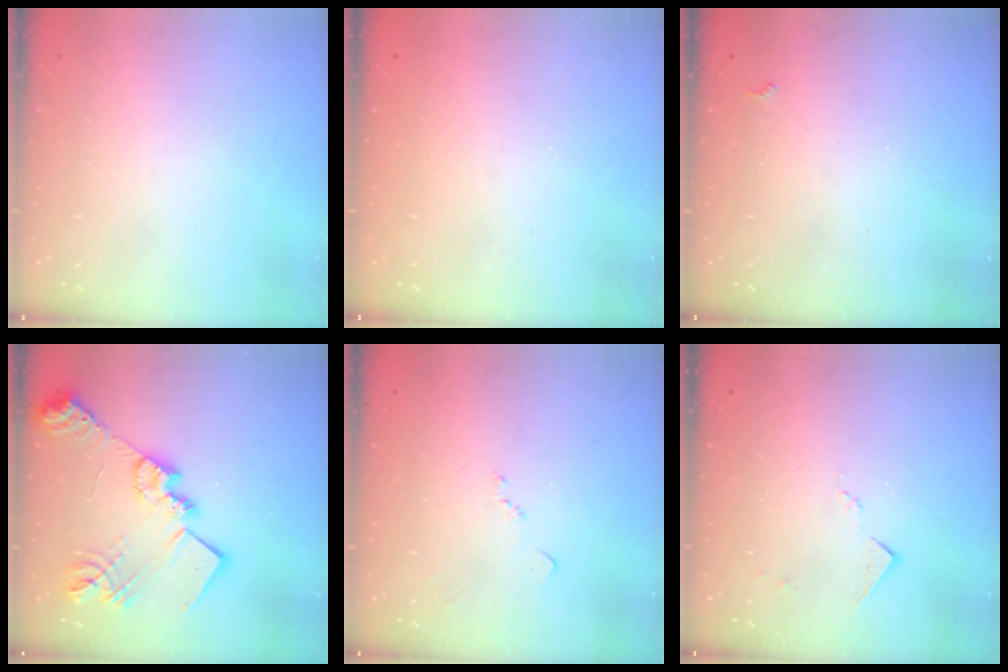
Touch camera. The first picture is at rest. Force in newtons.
{"total": 1.0, "press": 0.9, "slide": 0.1}
{"total": 2.9, "press": 2.9, "slide": 0.5}
{"total": 23.0, "press": 22.9, "slide": 2.0}
{"total": 6.6, "press": 6.5, "slide": 0.8}
{"total": 5.7, "press": 5.7, "slide": 0.7}